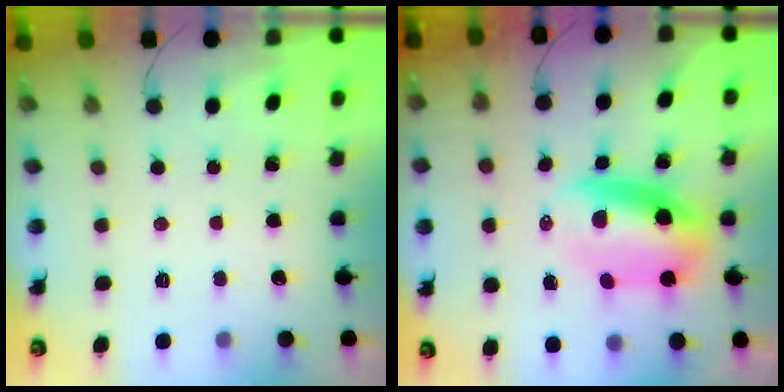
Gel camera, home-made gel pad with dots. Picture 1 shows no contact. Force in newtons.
{"total": 9.8, "press": 9.5, "slide": 2.4}